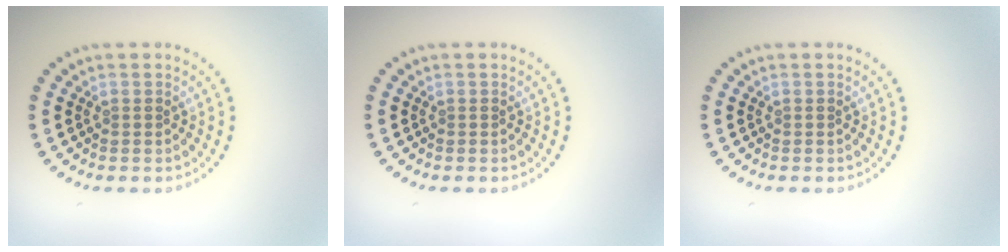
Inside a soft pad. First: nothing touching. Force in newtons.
{"total": 0.0}
{"total": 0.0}